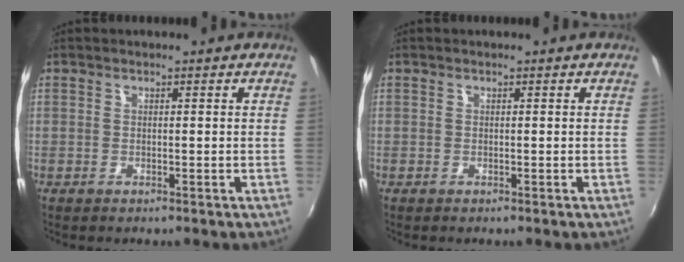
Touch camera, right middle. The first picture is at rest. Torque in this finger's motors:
{"motor_torque": [-0.12, 0.08, -0.02, 0.00]}